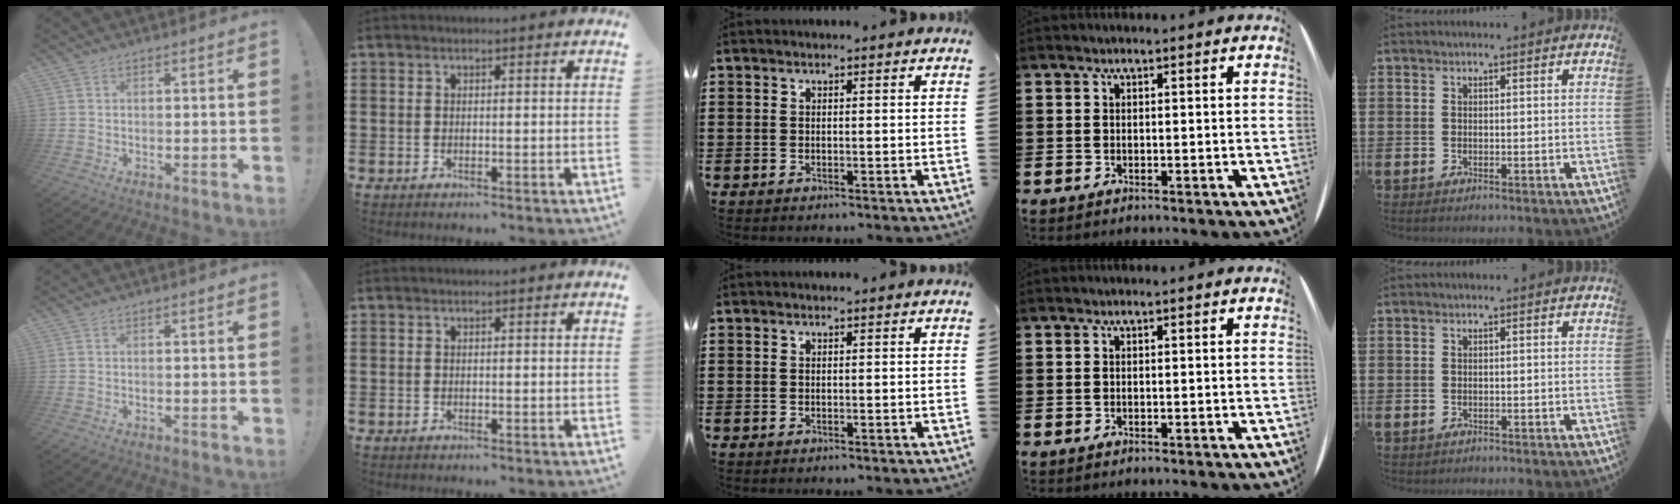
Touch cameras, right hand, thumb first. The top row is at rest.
{}